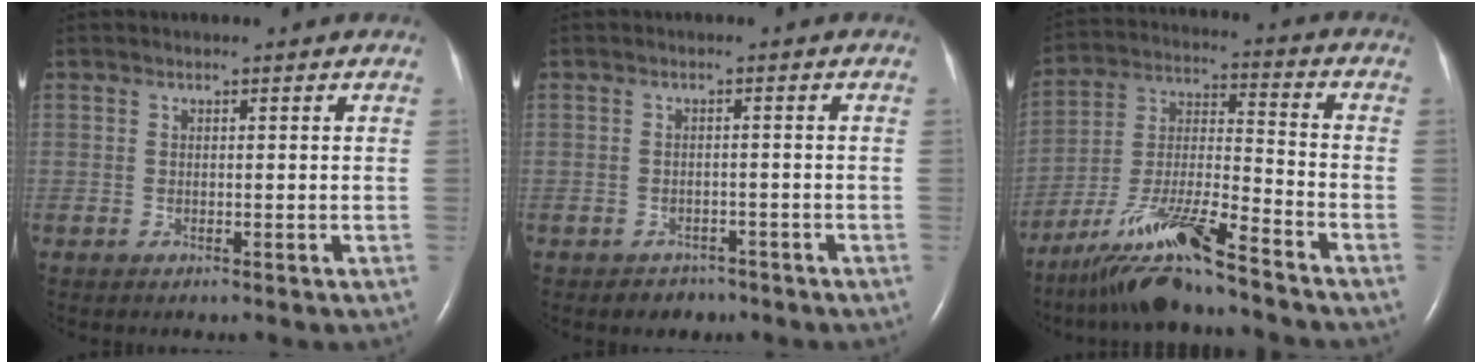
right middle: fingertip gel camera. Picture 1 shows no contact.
{"total": 2.4, "force": [-1.8, 1.6, 0.0], "torque": [-0.009, 0.007, -0.022]}
{"total": 14.3, "force": [-11.1, 0.8, 9.1], "torque": [-0.178, -0.019, -0.199]}